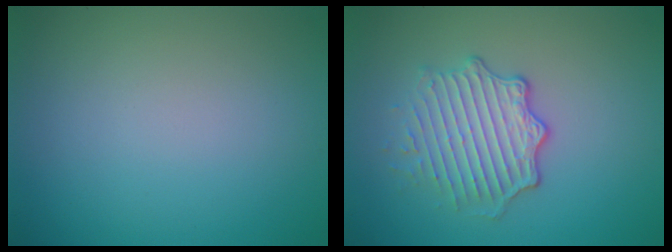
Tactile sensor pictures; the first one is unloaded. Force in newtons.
{"total": 4.4, "press": 3.4, "slide": 2.8}